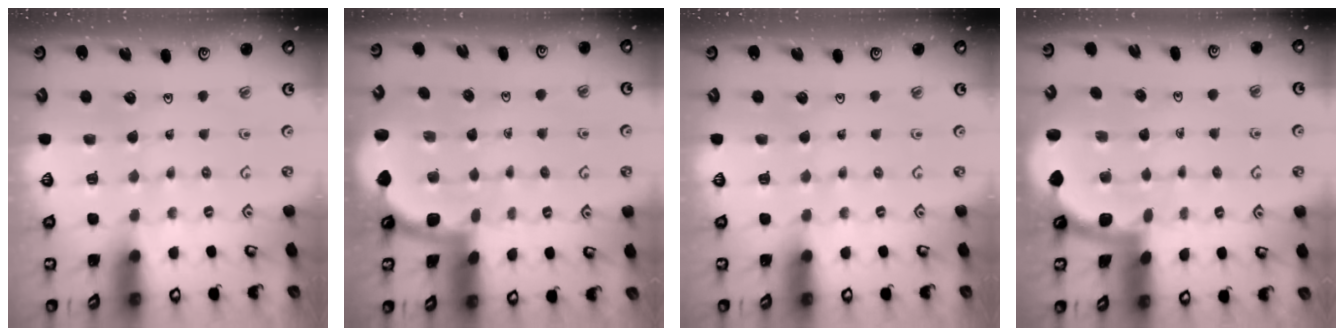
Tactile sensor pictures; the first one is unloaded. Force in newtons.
{"total": 1.8, "press": 1.8, "slide": 0.0}
{"total": 0.0}
{"total": 1.8, "press": 1.8, "slide": 0.1}